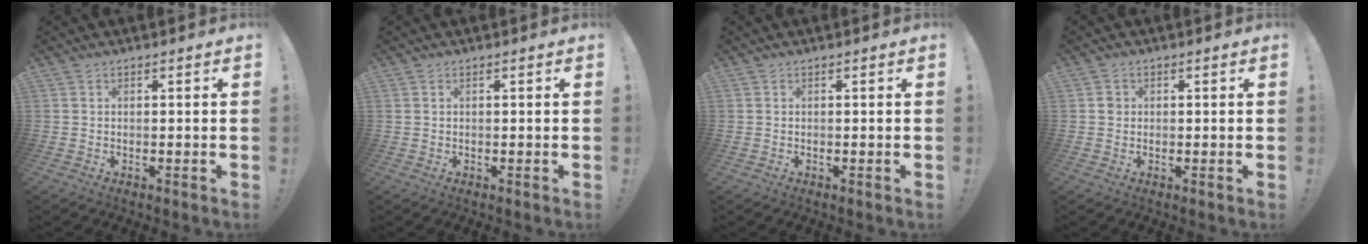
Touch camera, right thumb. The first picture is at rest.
{"total": 0.0}
{"total": 0.0}
{"total": 1.6, "force": [0.1, 1.5, 0.5], "torque": [-0.001, 0.001, 0.000]}